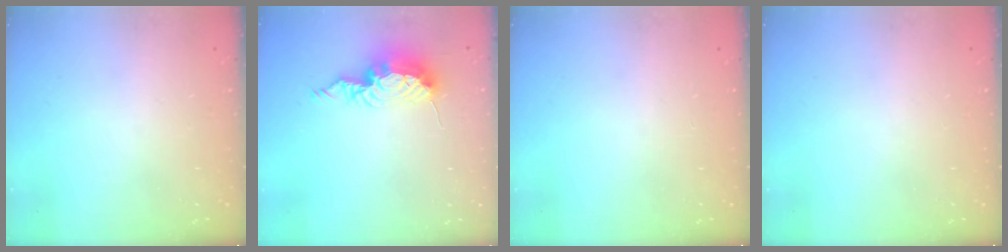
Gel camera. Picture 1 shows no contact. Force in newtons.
{"total": 11.4, "press": 11.4, "slide": 1.1}
{"total": 0.0}
{"total": 0.0}